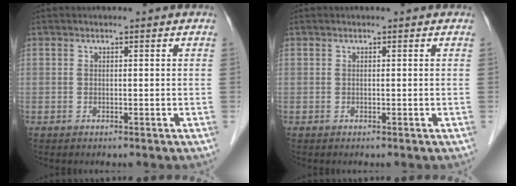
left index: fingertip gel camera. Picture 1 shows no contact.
{"total": 0.0}